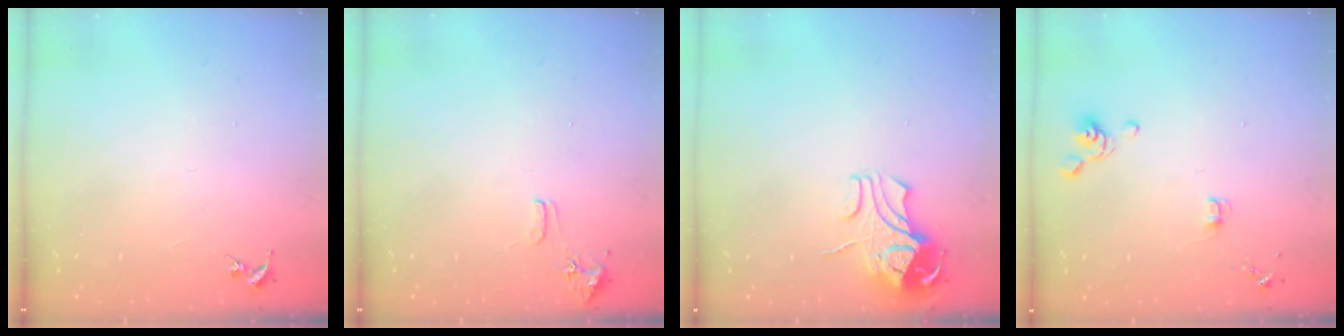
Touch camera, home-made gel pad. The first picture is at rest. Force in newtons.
{"total": 8.1, "press": 8.1, "slide": 0.7}
{"total": 9.4, "press": 9.4, "slide": 1.1}
{"total": 4.1, "press": 3.9, "slide": 1.4}